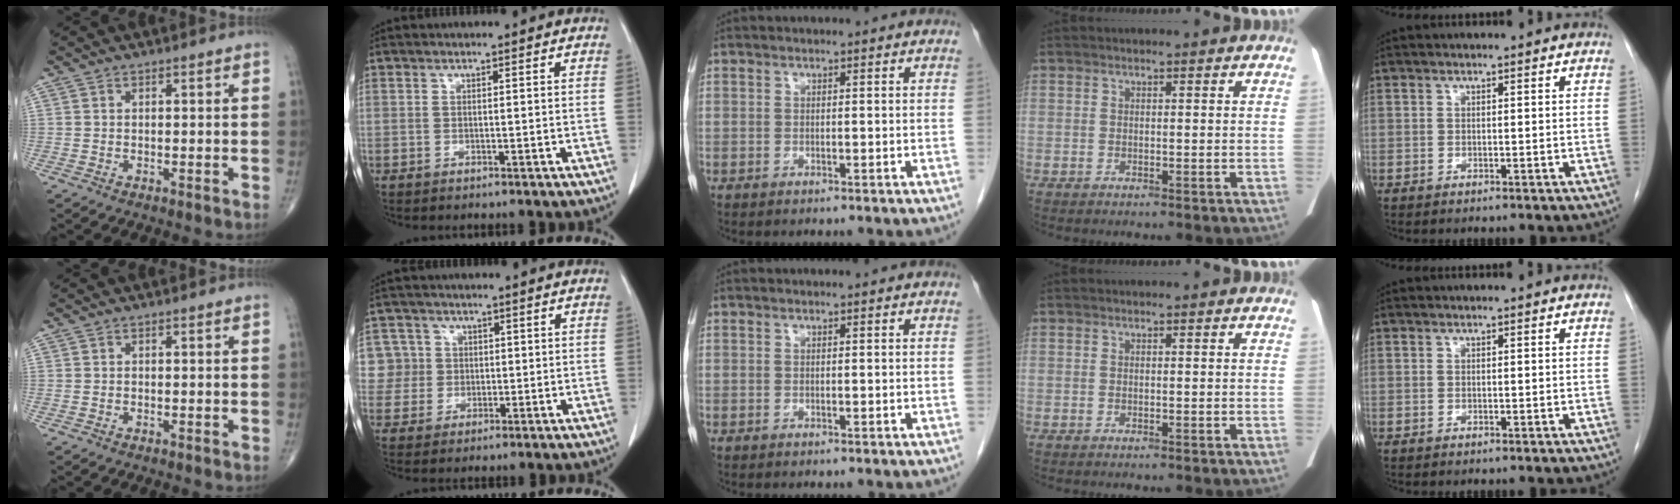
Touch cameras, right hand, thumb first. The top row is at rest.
{"index": {"total": 6.3, "force": [1.1, 6.2, 0.0], "torque": [0.008, 0.024, 0.026]}}